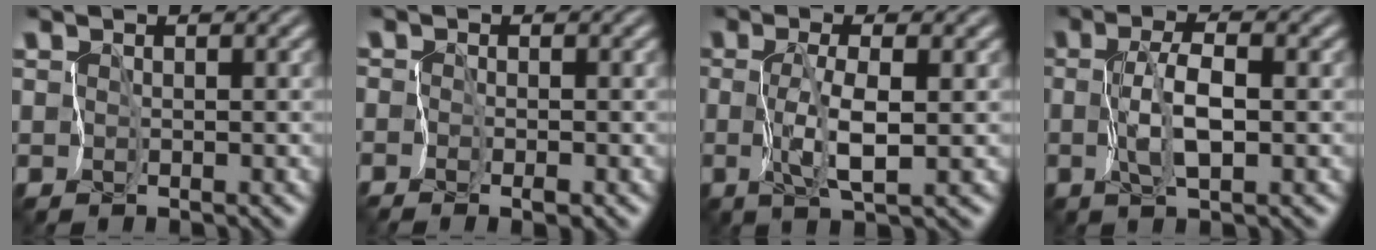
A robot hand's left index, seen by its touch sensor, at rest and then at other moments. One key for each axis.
{"total": 0.8, "fx": -0.8, "fy": 0.1, "fz": 0.3, "tx": -0.009, "ty": -0.005, "tz": -0.017}
{"total": 2.8, "fx": -0.1, "fy": 0.0, "fz": 2.8, "tx": -0.064, "ty": -0.005, "tz": 0.000}
{"total": 2.8, "fx": -0.3, "fy": 0.5, "fz": 2.8, "tx": -0.063, "ty": -0.001, "tz": -0.003}